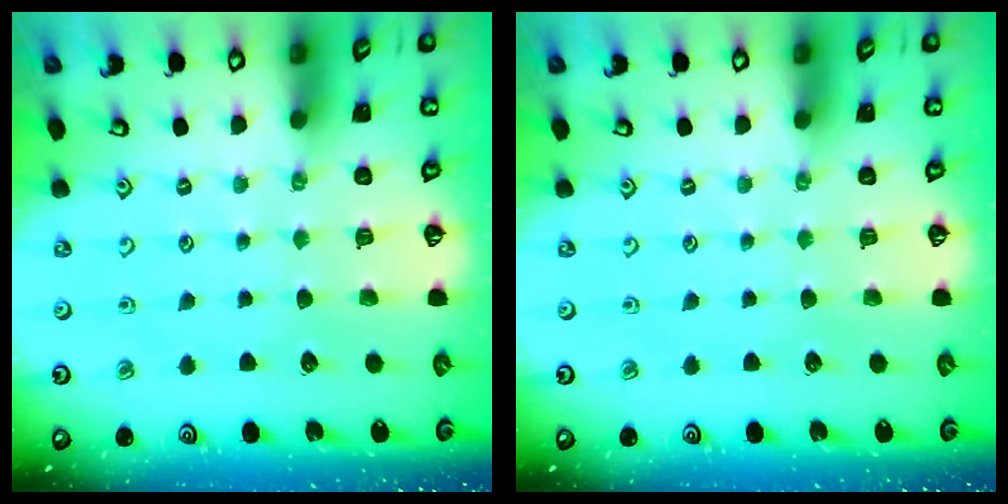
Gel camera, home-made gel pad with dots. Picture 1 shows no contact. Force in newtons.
{"total": 0.0}